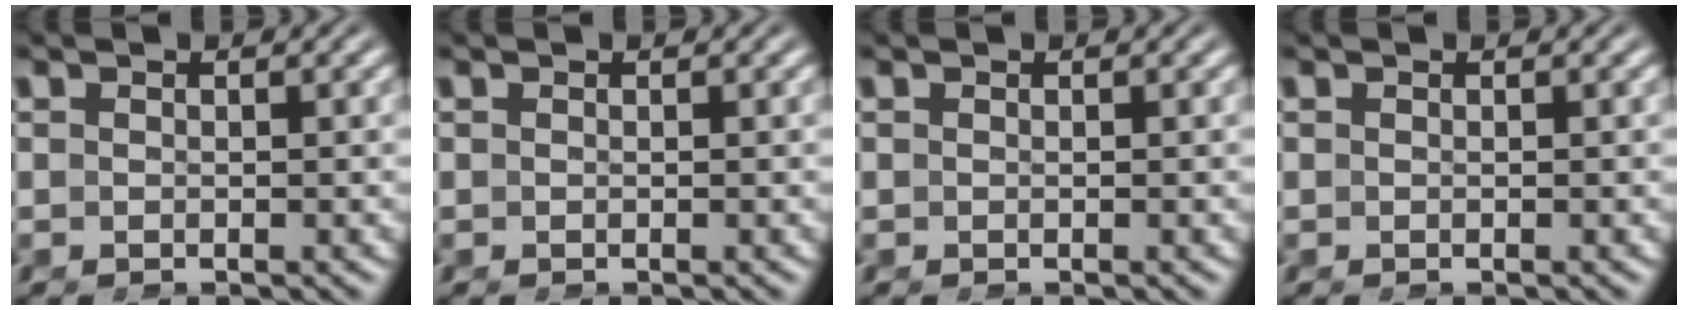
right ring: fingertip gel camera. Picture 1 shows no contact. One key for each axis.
{"total": 0.0}
{"total": 0.0}
{"total": 0.0}